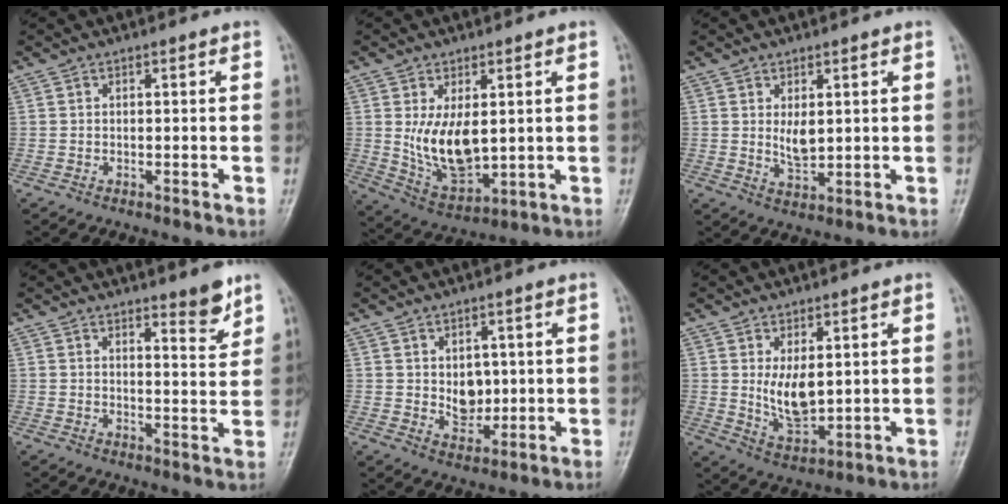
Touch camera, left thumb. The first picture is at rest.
{"total": 10.5, "force": [1.3, 5.7, 8.8], "torque": [-0.142, -0.024, 0.045]}
{"total": 4.2, "force": [1.1, 2.2, 3.4], "torque": [-0.052, -0.016, 0.026]}
{"total": 4.9, "force": [3.8, 0.9, 2.9], "torque": [-0.029, -0.036, 0.053]}
{"total": 5.6, "force": [0.7, 4.2, 3.7], "torque": [-0.031, -0.012, 0.022]}
{"total": 7.5, "force": [1.5, 3.9, 6.2], "torque": [-0.095, -0.025, 0.042]}